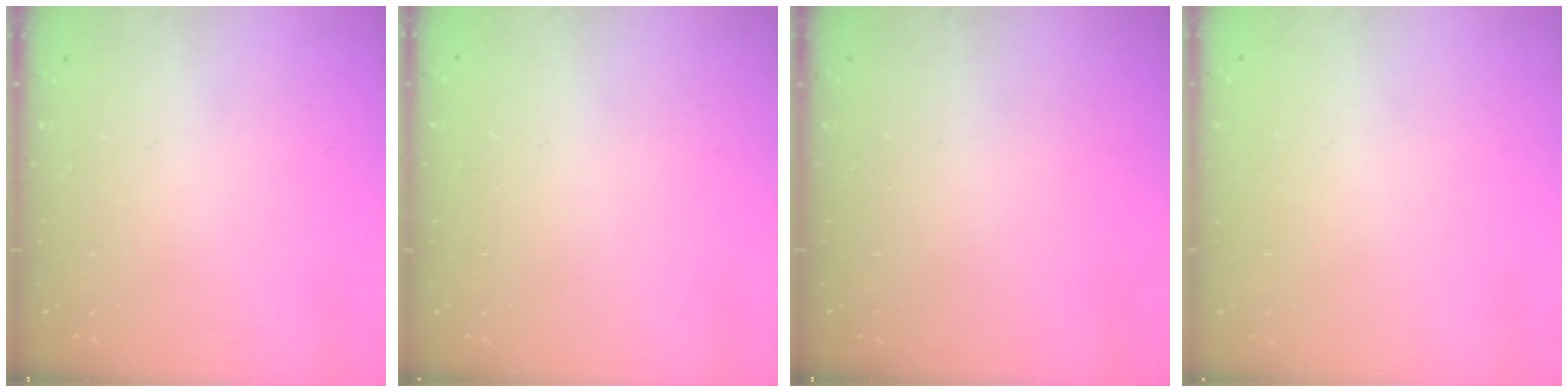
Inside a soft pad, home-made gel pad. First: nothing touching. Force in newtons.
{"total": 0.0}
{"total": 0.0}
{"total": 0.0}